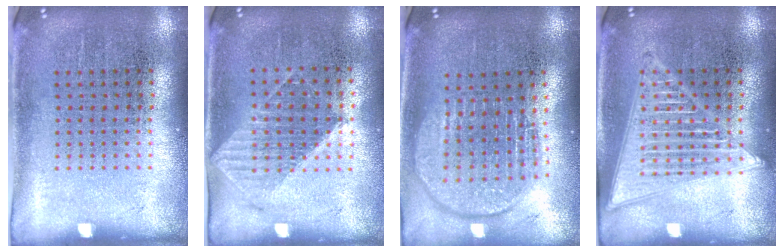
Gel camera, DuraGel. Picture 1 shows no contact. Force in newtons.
{"total": 1.1, "press": 1.0, "slide": 0.3}
{"total": 1.8, "press": 1.5, "slide": 1.0}
{"total": 2.9, "press": 2.8, "slide": 0.4}